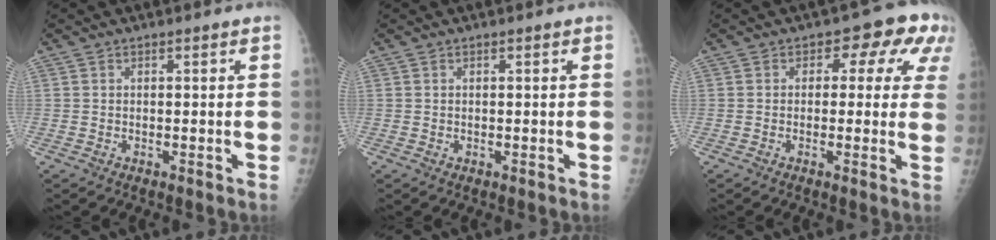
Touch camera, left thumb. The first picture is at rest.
{"total": 0.0}
{"total": 8.2, "force": [2.6, 5.2, 5.8], "torque": [-0.006, 0.010, 0.017]}